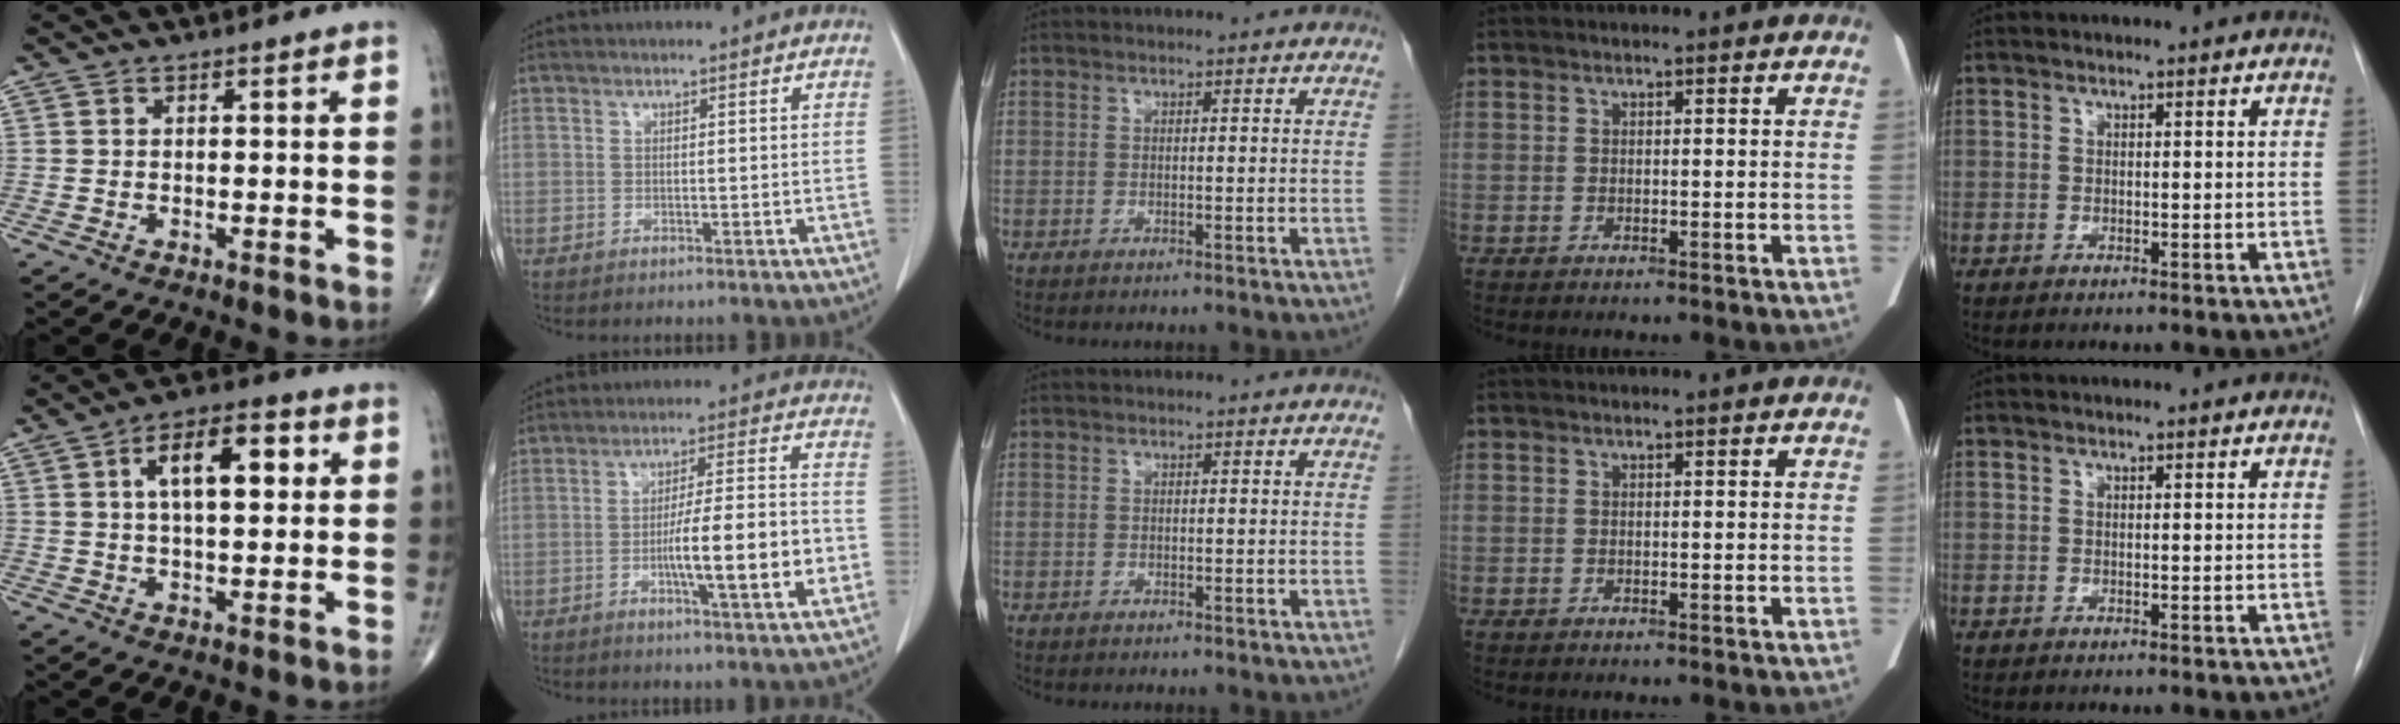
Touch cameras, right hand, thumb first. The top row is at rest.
{"thumb": {"total": 11.6, "force": [3.0, 5.2, 9.9], "torque": [-0.144, 0.012, 0.044]}, "index": {"total": 11.8, "force": [-3.0, 0.8, 11.4], "torque": [-0.180, 0.004, -0.047]}}